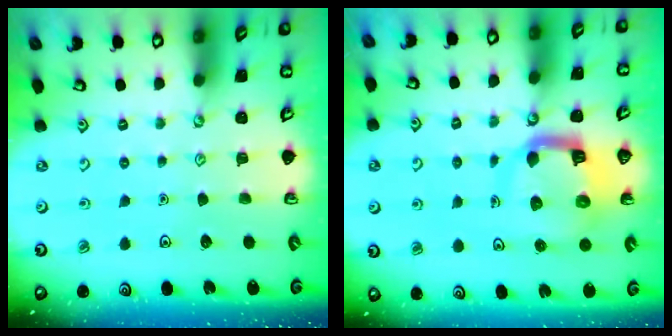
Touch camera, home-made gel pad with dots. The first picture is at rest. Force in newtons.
{"total": 10.0, "press": 9.9, "slide": 1.2}